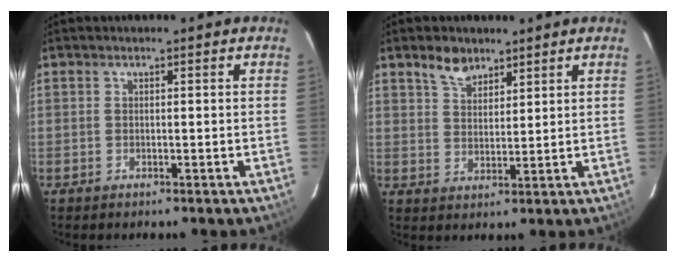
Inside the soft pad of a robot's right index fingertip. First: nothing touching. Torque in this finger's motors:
{"motor_torque": [0.04, 0.04, 0.05, 0.04]}